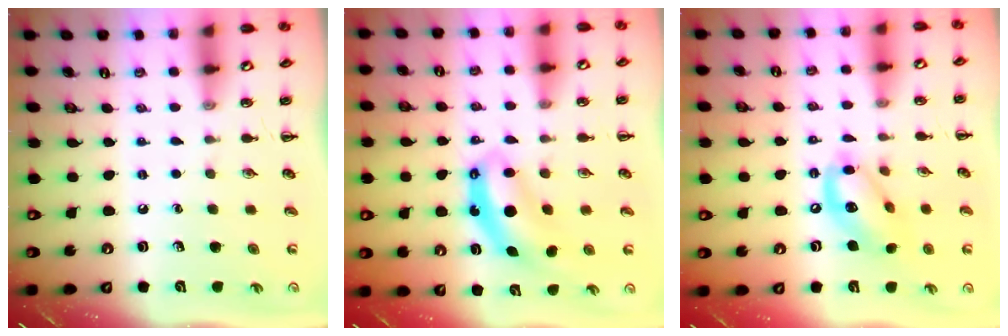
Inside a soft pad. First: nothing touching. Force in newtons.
{"total": 7.2, "press": 7.1, "slide": 0.8}
{"total": 13.5, "press": 13.1, "slide": 3.1}